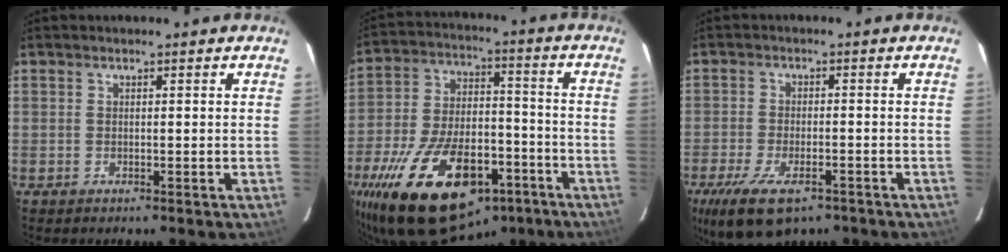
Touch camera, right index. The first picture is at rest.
{"total": 27.2, "force": [-15.8, 13.1, 17.8], "torque": [-0.339, -0.017, -0.240]}
{"total": 12.5, "force": [-8.0, 5.2, 8.0], "torque": [-0.182, -0.036, -0.135]}